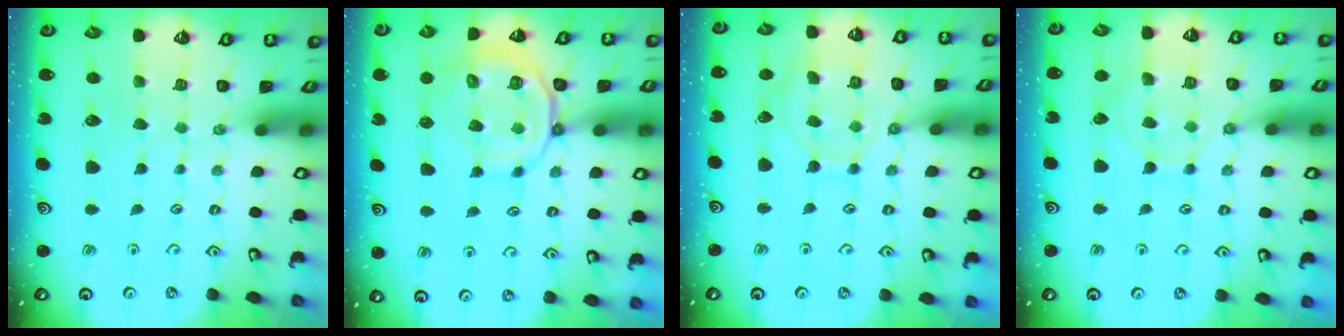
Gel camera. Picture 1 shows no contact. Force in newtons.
{"total": 12.4, "press": 12.3, "slide": 1.8}
{"total": 9.2, "press": 9.2, "slide": 0.8}
{"total": 8.2, "press": 8.2, "slide": 0.8}